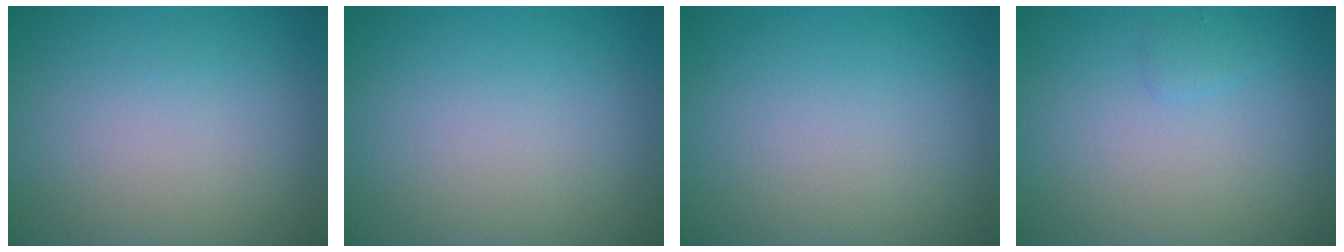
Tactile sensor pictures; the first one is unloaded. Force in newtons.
{"total": 0.0}
{"total": 0.0}
{"total": 0.8, "press": 0.8, "slide": 0.0}